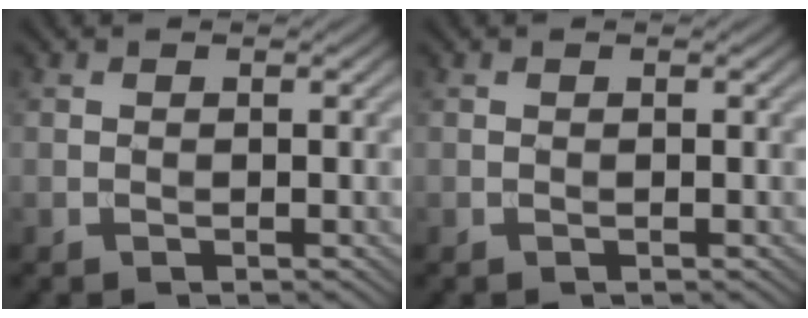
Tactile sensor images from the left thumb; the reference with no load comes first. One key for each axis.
{"total": 0.0}